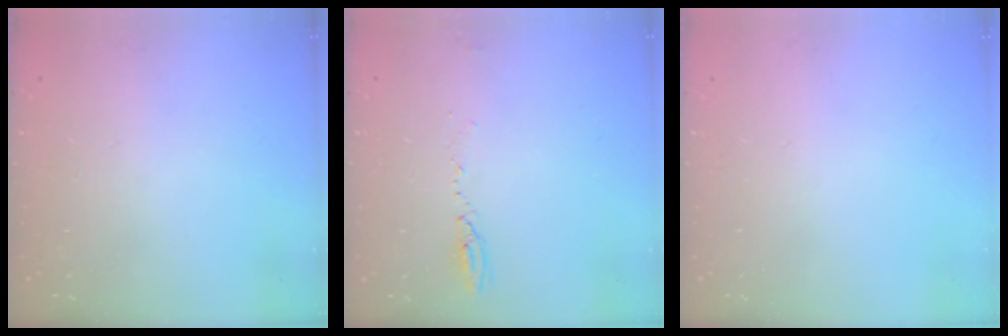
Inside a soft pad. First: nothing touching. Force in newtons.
{"total": 3.9, "press": 3.8, "slide": 1.2}
{"total": 0.0}